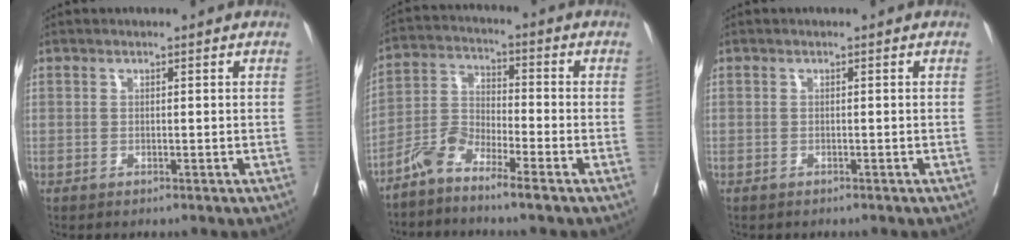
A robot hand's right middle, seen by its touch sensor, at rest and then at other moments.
{"total": 5.6, "force": [-4.6, 0.4, 3.1], "torque": [-0.076, -0.005, -0.102]}
{"total": 0.6, "force": [-0.5, 0.2, 0.1], "torque": [-0.009, 0.001, -0.010]}